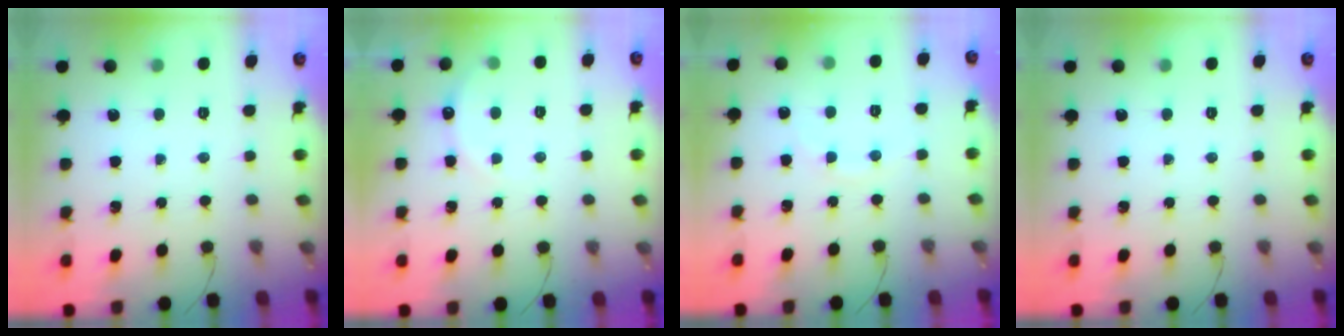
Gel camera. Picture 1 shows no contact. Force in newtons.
{"total": 3.9, "press": 3.7, "slide": 0.9}
{"total": 6.3, "press": 6.2, "slide": 1.3}
{"total": 0.0}